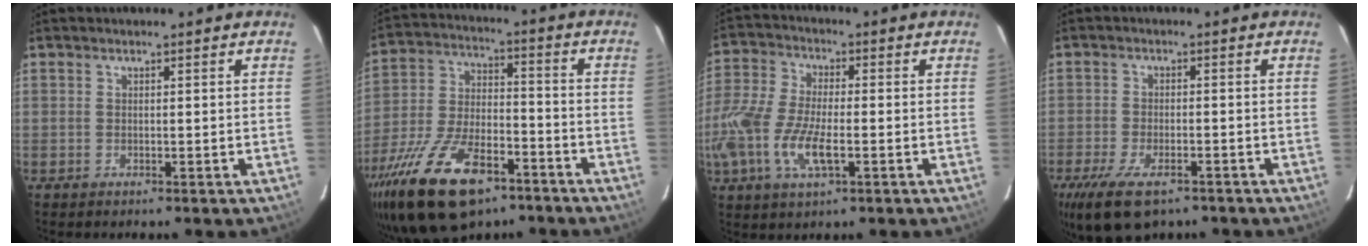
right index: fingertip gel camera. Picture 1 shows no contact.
{"total": 22.3, "force": [-13.9, 10.2, 14.1], "torque": [-0.292, -0.024, -0.234]}
{"total": 14.7, "force": [-4.4, 6.0, 12.6], "torque": [-0.282, -0.012, -0.090]}
{"total": 12.1, "force": [-8.1, 5.2, 7.4], "torque": [-0.173, -0.035, -0.137]}